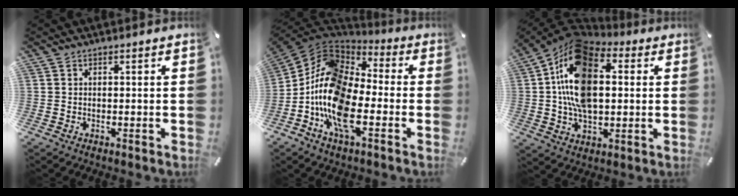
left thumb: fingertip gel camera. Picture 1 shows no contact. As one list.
[{"total": 16.4, "force": [-6.9, 9.0, 11.8], "torque": [-0.262, 0.016, -0.133]}, {"total": 18.8, "force": [2.5, 11.9, 14.3], "torque": [-0.291, -0.005, 0.038]}]